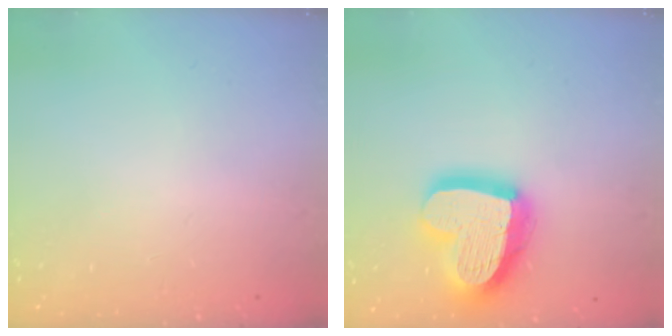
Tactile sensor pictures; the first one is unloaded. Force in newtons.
{"total": 21.5, "press": 21.4, "slide": 2.1}